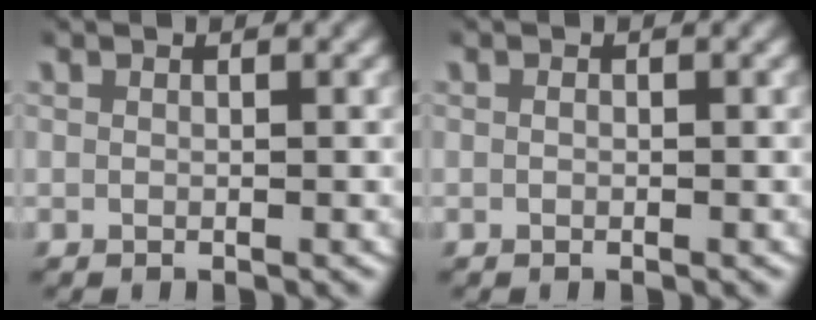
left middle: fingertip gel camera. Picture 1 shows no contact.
{"total": 0.0}